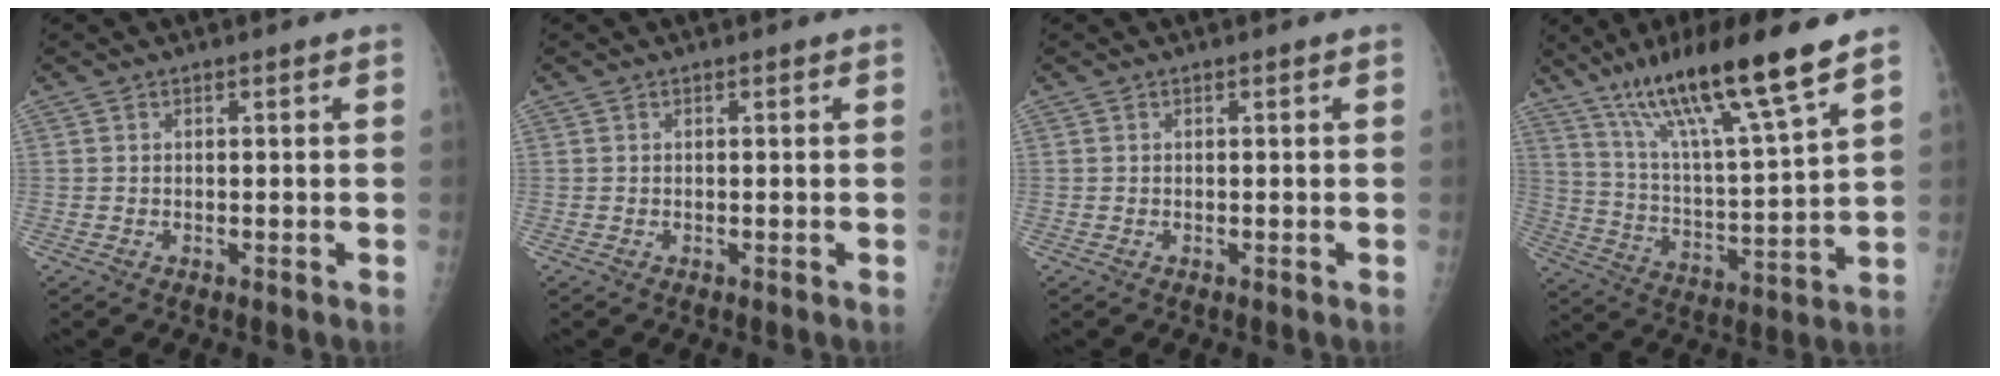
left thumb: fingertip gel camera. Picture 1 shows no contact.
{"total": 0.0}
{"total": 0.0}
{"total": 19.3, "force": [13.2, 1.6, 14.0], "torque": [-0.233, -0.056, 0.233]}